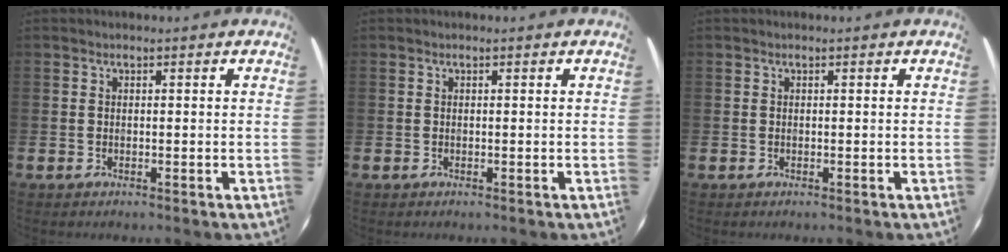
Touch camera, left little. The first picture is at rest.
{"total": 0.0}
{"total": 0.0}